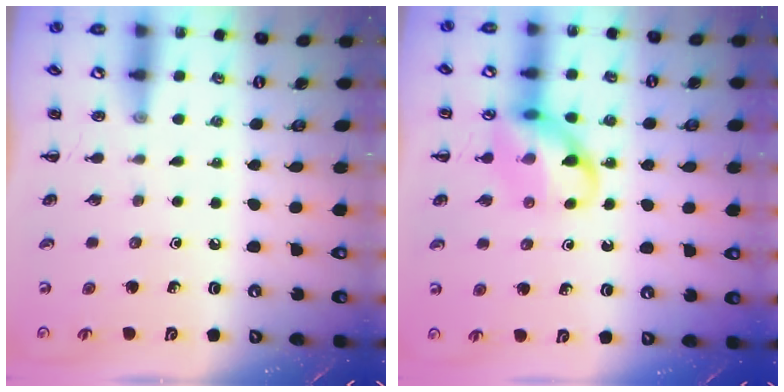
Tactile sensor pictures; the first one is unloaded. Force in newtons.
{"total": 12.3, "press": 12.1, "slide": 1.6}